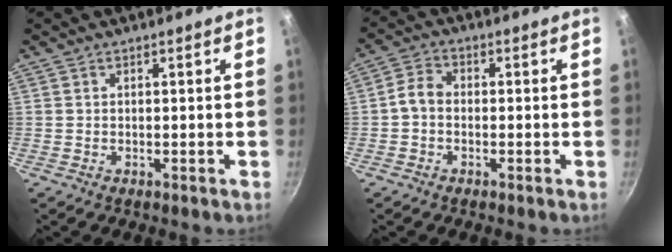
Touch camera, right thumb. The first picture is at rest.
{"total": 4.3, "force": [-0.7, 3.1, 2.8], "torque": [-0.049, 0.017, -0.024]}